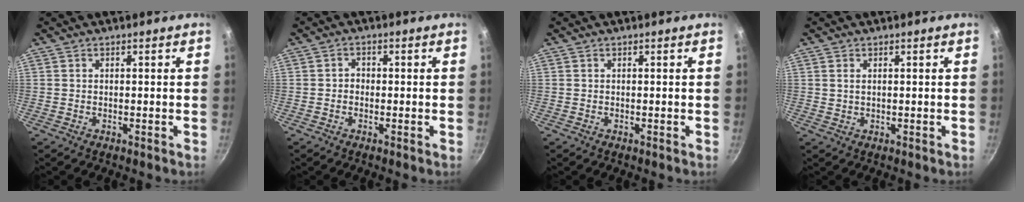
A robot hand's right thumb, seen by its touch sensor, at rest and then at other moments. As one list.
[{"total": 1.7, "force": [-0.3, 1.5, 0.8], "torque": [-0.010, 0.007, -0.009]}, {"total": 0.0}, {"total": 1.3, "force": [0.5, 0.8, 0.8], "torque": [-0.015, 0.001, 0.009]}]